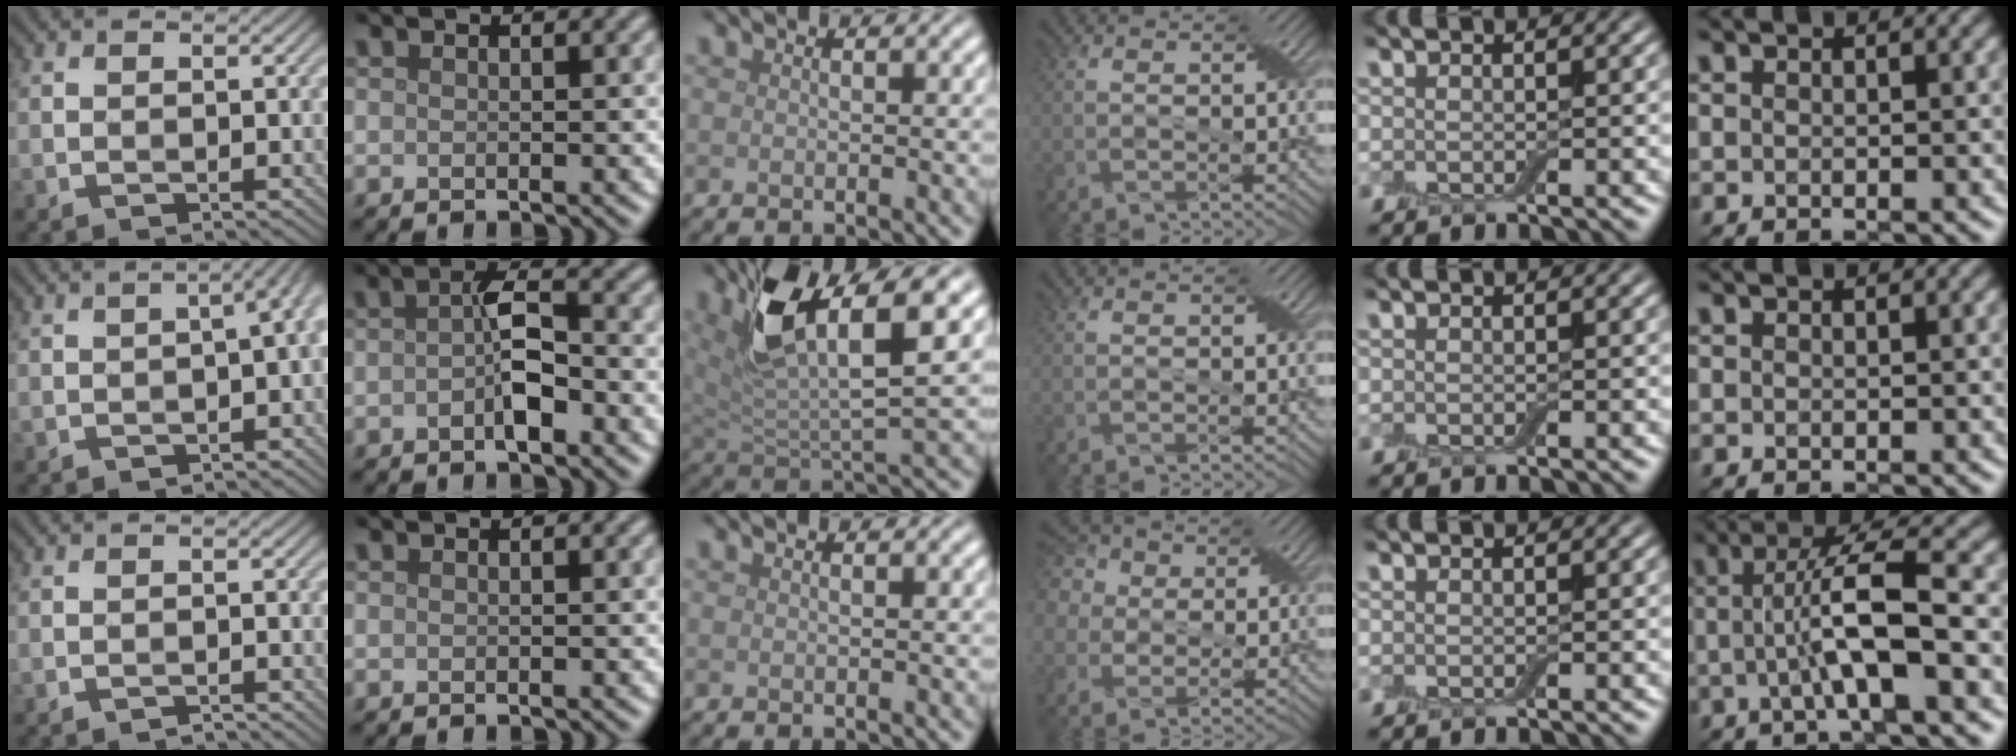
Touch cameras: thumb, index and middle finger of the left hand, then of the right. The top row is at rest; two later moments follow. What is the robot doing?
{"motion": "peel", "object": "adhesive wrap"}